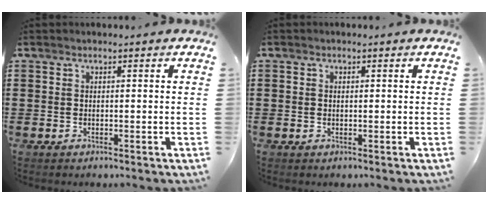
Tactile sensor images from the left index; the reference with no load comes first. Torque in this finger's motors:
{"motor_torque": [0.59, 0.65, -0.01, -0.01]}